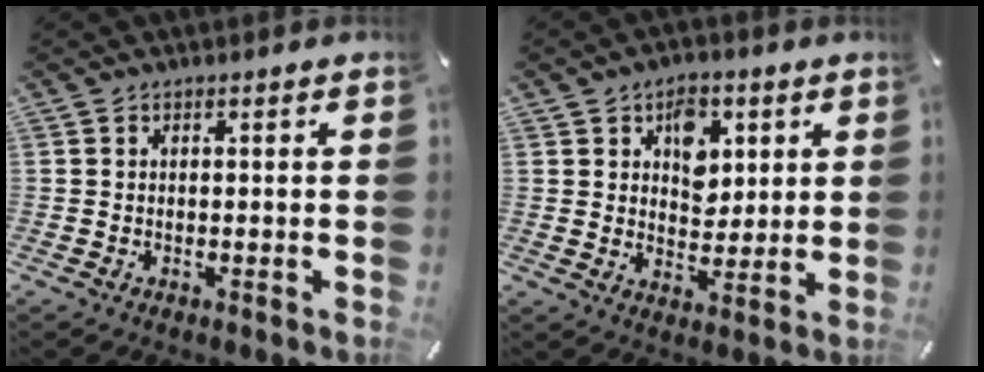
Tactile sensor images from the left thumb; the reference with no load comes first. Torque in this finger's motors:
{"motor_torque": [1.24, 1.04, 0.71, -0.76, 0.19]}